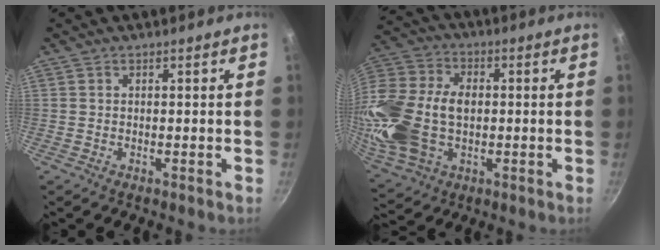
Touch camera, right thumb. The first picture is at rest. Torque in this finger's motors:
{"motor_torque": [2.58, 2.43, 1.64, -1.13, 0.30]}